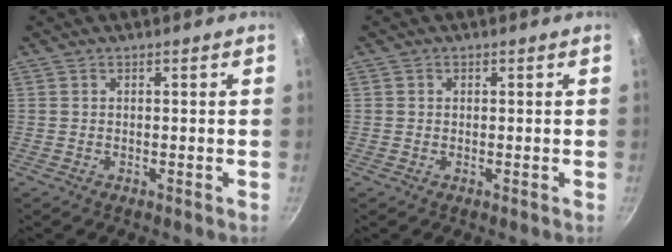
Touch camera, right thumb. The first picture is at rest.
{"total": 0.5, "force": [0.1, 0.5, 0.1], "torque": [0.002, 0.001, 0.000]}